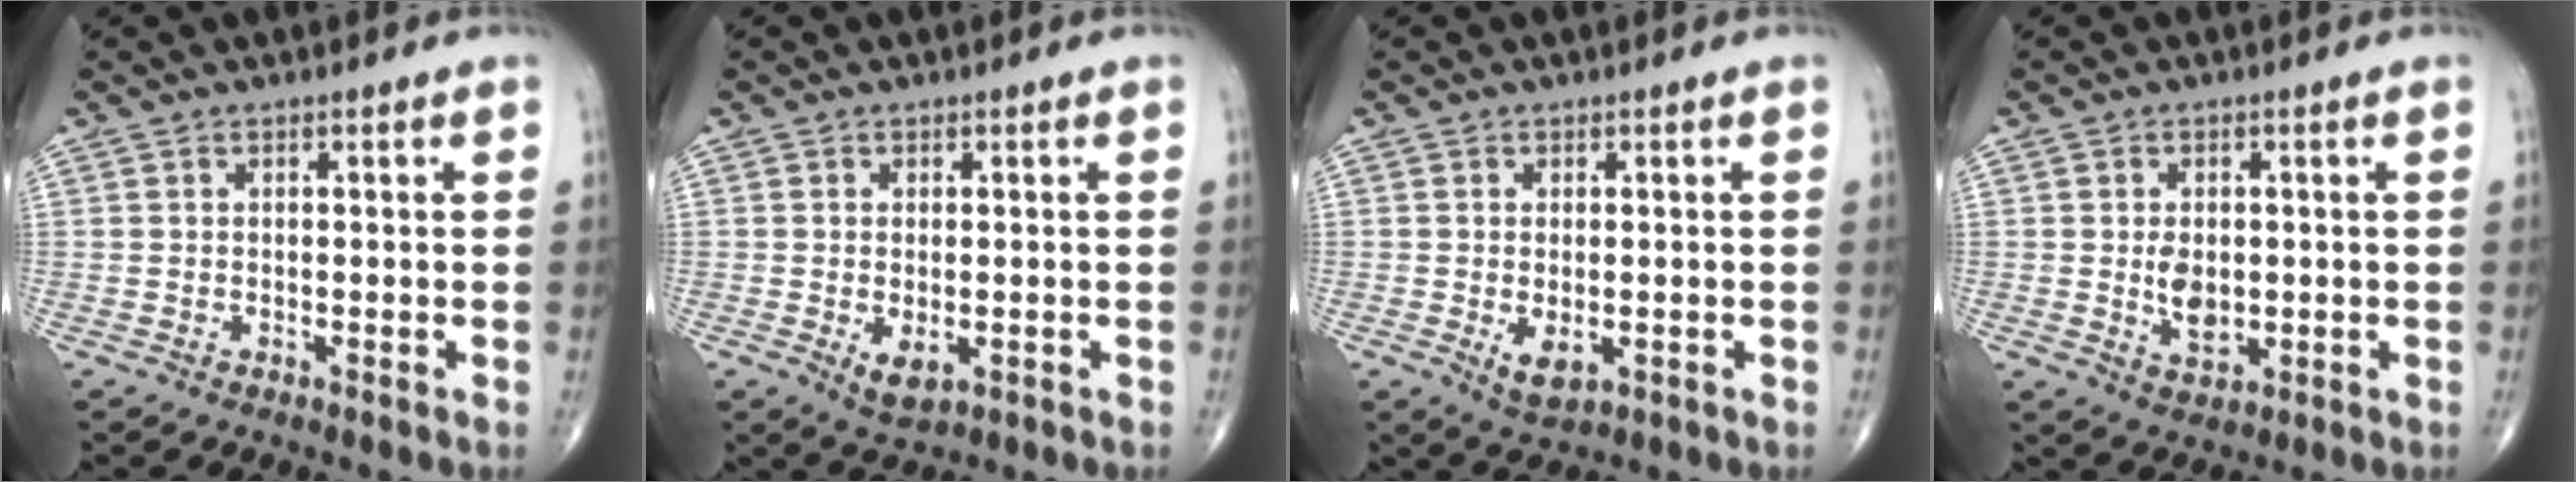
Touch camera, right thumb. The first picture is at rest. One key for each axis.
{"total": 3.5, "fx": -0.8, "fy": 1.7, "fz": 3.0, "tx": -0.048, "ty": -0.009, "tz": -0.006}
{"total": 3.9, "fx": -0.8, "fy": 2.0, "fz": 3.3, "tx": -0.052, "ty": -0.010, "tz": -0.006}
{"total": 4.9, "fx": 0.0, "fy": 3.2, "fz": 3.8, "tx": -0.051, "ty": -0.007, "tz": 0.005}